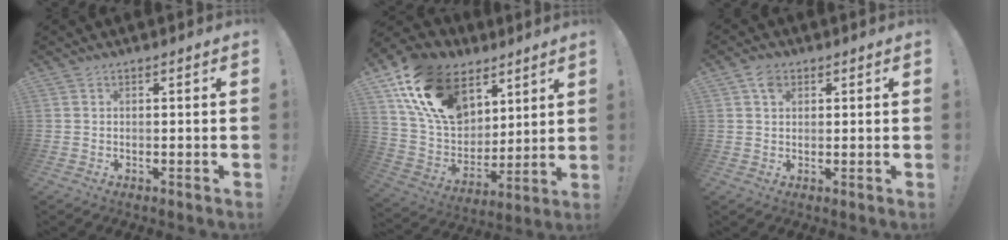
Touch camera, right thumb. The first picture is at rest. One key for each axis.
{"total": 22.1, "fx": 11.3, "fy": 14.9, "fz": 11.9, "tx": -0.204, "ty": -0.047, "tz": 0.222}
{"total": 3.9, "fx": 2.1, "fy": 2.7, "fz": 1.9, "tx": -0.018, "ty": -0.008, "tz": 0.035}